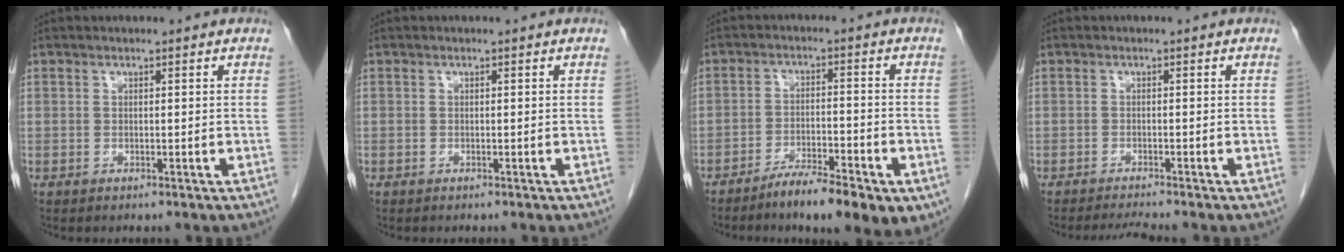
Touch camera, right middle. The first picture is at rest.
{"total": 0.0}
{"total": 10.2, "force": [-6.4, 1.9, 7.7], "torque": [-0.110, -0.006, -0.095]}
{"total": 2.7, "force": [-2.4, -1.0, 0.6], "torque": [-0.020, -0.015, -0.043]}